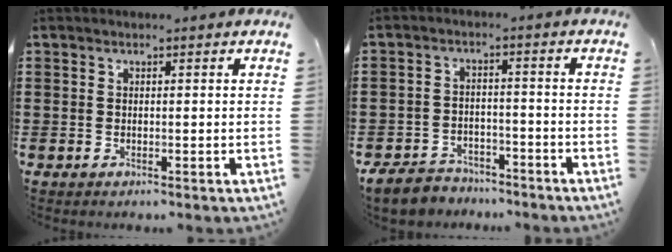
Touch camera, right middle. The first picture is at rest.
{"total": 4.9, "force": [-4.7, 1.3, 0.7], "torque": [-0.032, 0.002, -0.099]}